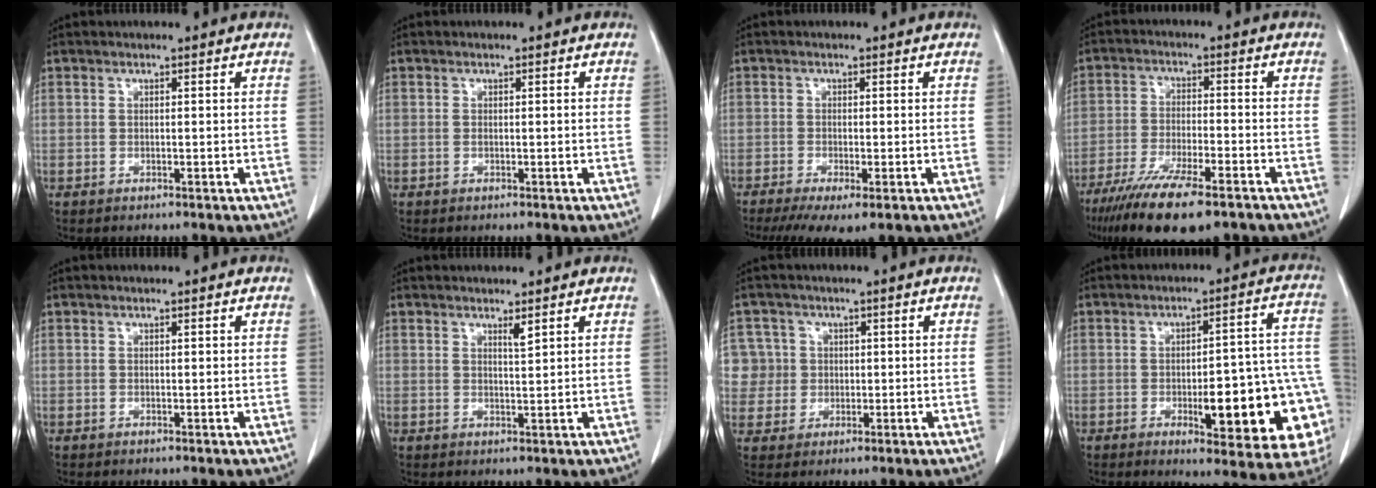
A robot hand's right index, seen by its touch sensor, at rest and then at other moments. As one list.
[{"total": 0.7, "force": [0.0, 0.2, 0.6], "torque": [-0.012, 0.000, 0.002]}, {"total": 7.1, "force": [-4.9, 1.3, 5.0], "torque": [-0.075, -0.020, -0.076]}, {"total": 14.8, "force": [-10.7, 2.9, 9.8], "torque": [-0.173, -0.035, -0.176]}, {"total": 0.0}, {"total": 1.6, "force": [1.0, 0.1, 1.2], "torque": [-0.024, -0.005, 0.018]}, {"total": 7.2, "force": [1.2, 7.1, 0.0], "torque": [0.000, 0.033, 0.033]}, {"total": 19.2, "force": [-5.3, 4.6, 17.8], "torque": [-0.134, 0.030, -0.050]}]